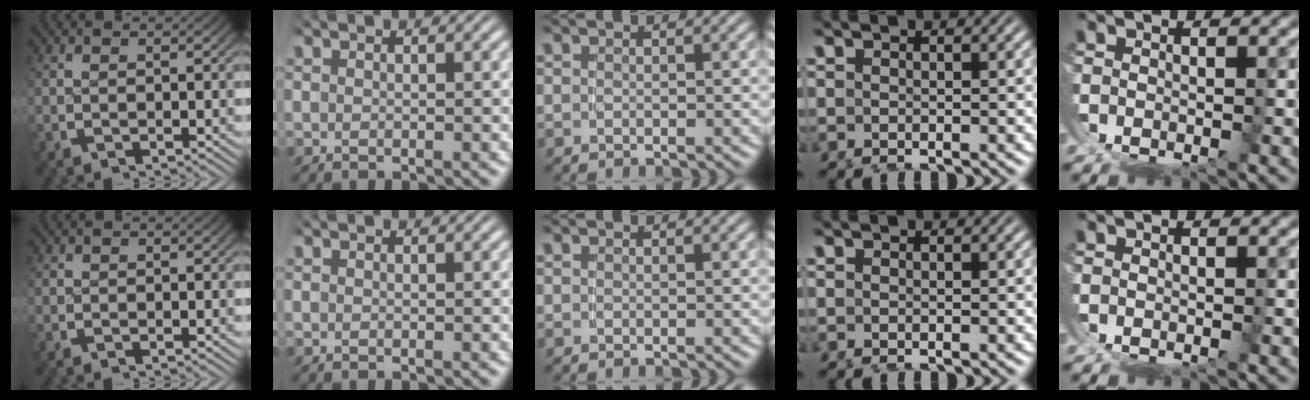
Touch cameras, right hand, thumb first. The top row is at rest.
{}